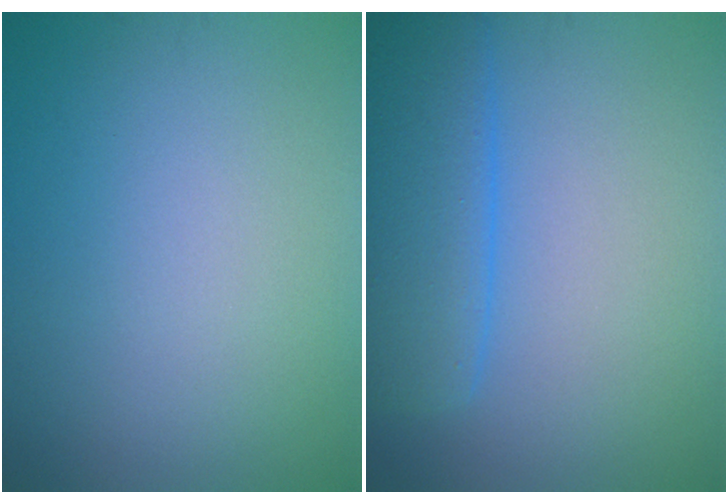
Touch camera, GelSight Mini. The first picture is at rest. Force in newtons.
{"total": 6.6, "press": 6.6, "slide": 0.4}